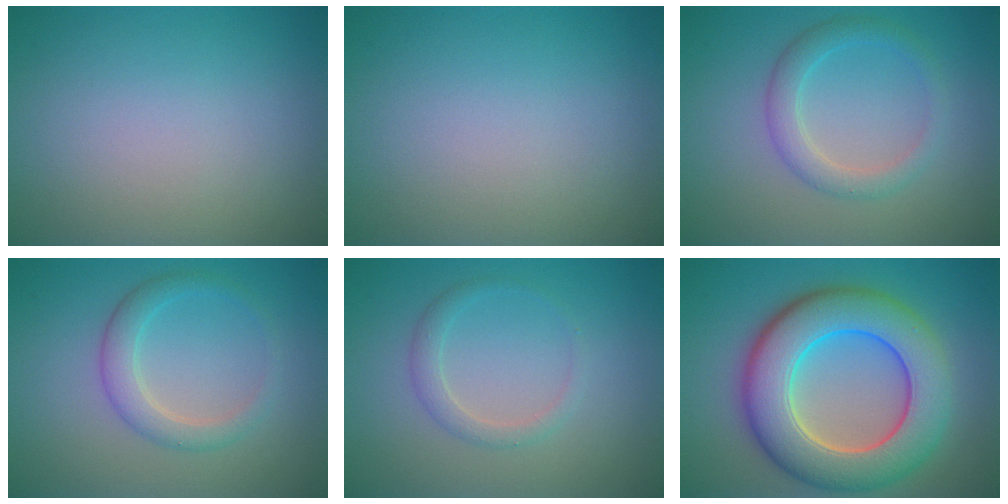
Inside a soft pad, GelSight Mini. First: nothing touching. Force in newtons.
{"total": 0.0}
{"total": 2.7, "press": 2.7, "slide": 0.1}
{"total": 2.6, "press": 2.6, "slide": 0.1}
{"total": 1.6, "press": 1.6, "slide": 0.1}
{"total": 10.7, "press": 10.7, "slide": 0.6}